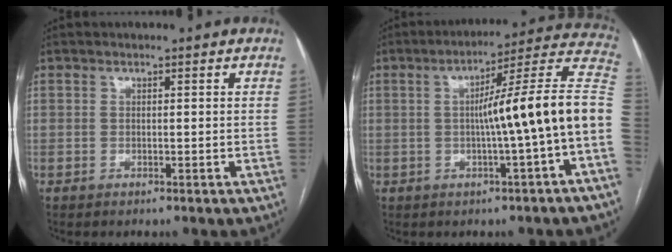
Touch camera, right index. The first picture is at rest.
{"total": 15.4, "force": [-1.5, -1.1, 15.3], "torque": [-0.205, 0.036, -0.028]}